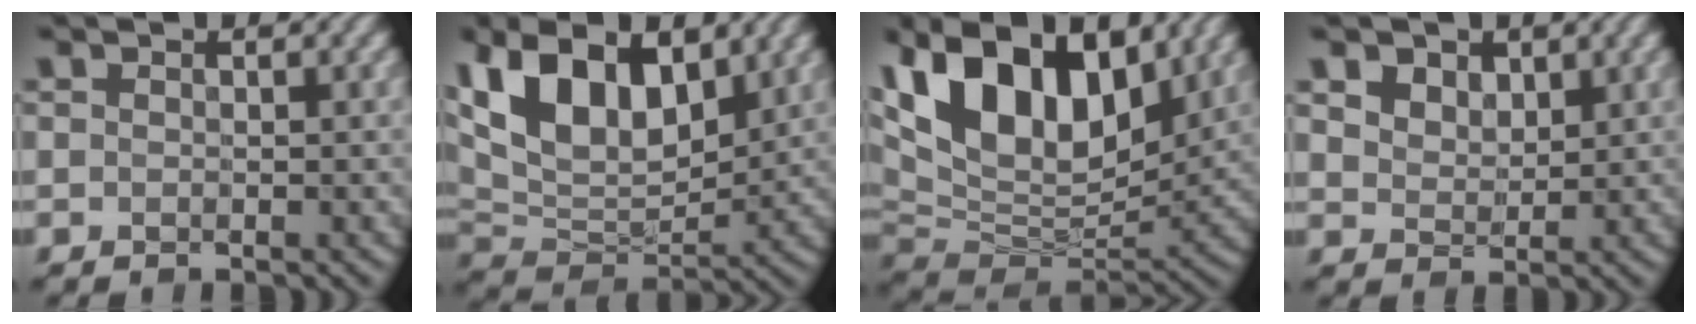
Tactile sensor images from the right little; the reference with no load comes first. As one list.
[{"total": 11.8, "force": [4.7, 6.6, 8.6], "torque": [-0.179, 0.009, 0.081]}, {"total": 15.6, "force": [6.5, 9.0, 10.9], "torque": [-0.206, 0.033, 0.104]}, {"total": 3.5, "force": [1.9, 2.5, 1.5], "torque": [-0.063, -0.005, 0.046]}]